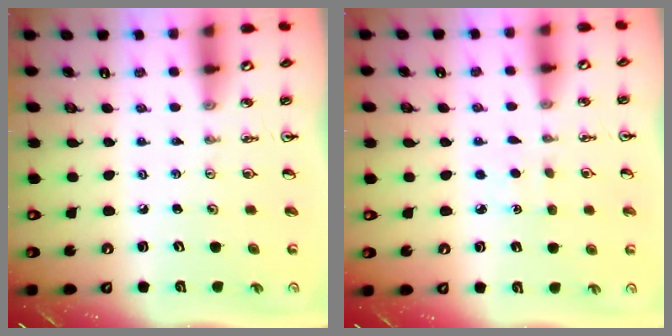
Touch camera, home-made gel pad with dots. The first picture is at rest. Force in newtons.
{"total": 1.4, "press": 1.4, "slide": 0.2}